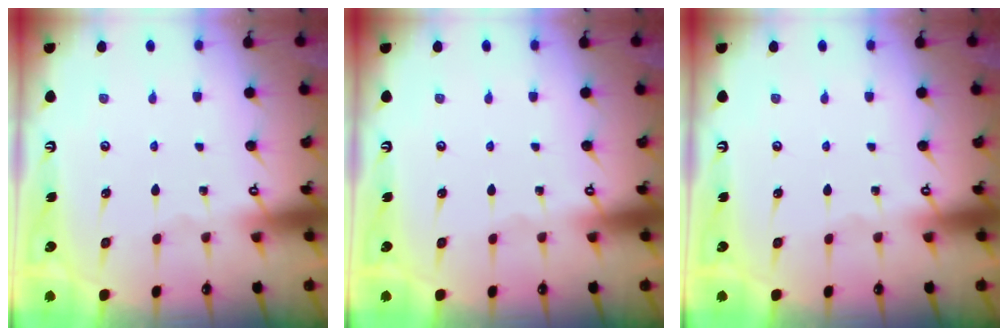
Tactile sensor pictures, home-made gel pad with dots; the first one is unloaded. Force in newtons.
{"total": 0.0}
{"total": 0.0}